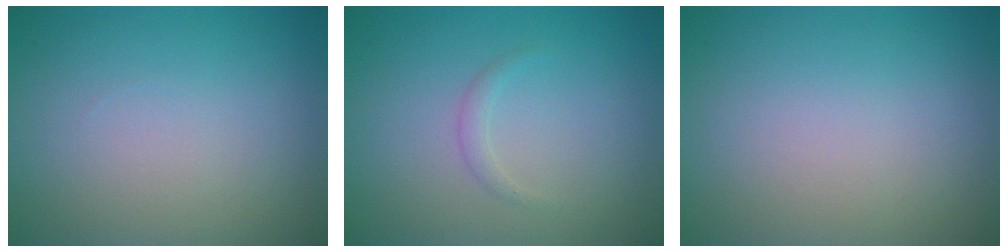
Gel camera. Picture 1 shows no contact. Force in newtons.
{"total": 0.8, "press": 0.8, "slide": 0.1}
{"total": 0.0}